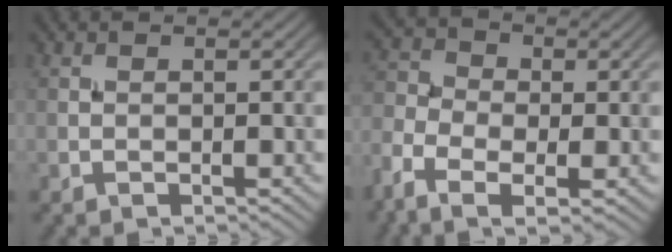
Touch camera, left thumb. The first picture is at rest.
{"total": 7.9, "force": [-3.8, 4.3, 5.4], "torque": [-0.136, -0.014, -0.079]}